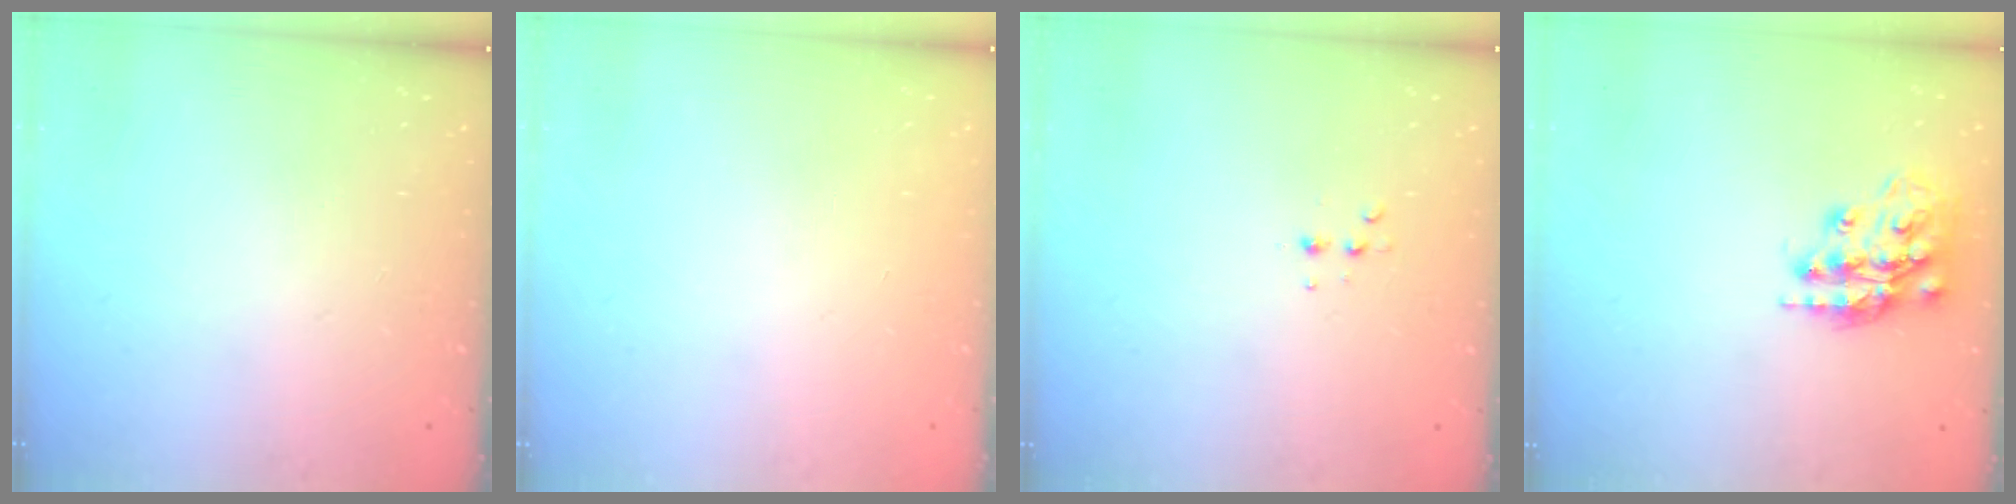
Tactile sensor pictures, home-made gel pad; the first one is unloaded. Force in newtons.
{"total": 0.0}
{"total": 3.6, "press": 3.5, "slide": 1.1}
{"total": 15.5, "press": 15.5, "slide": 1.1}